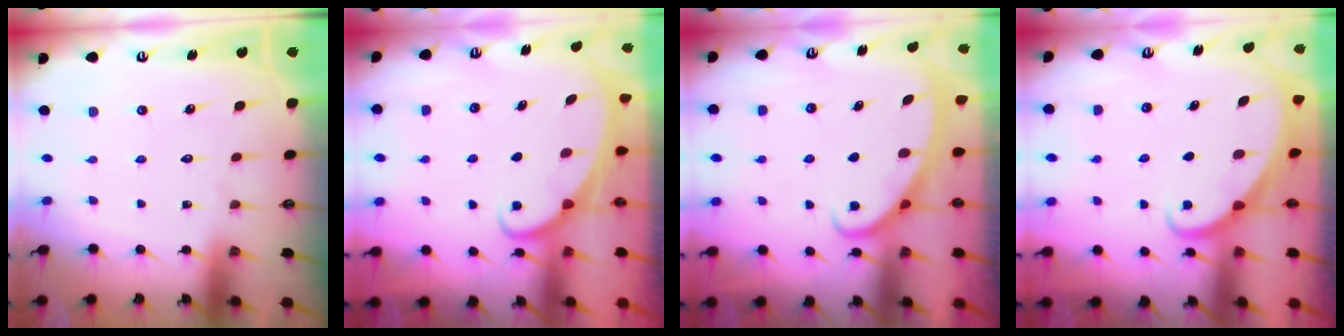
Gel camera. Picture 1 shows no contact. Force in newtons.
{"total": 2.3, "press": 2.3, "slide": 0.4}
{"total": 2.8, "press": 2.8, "slide": 0.4}
{"total": 2.0, "press": 2.0, "slide": 0.2}